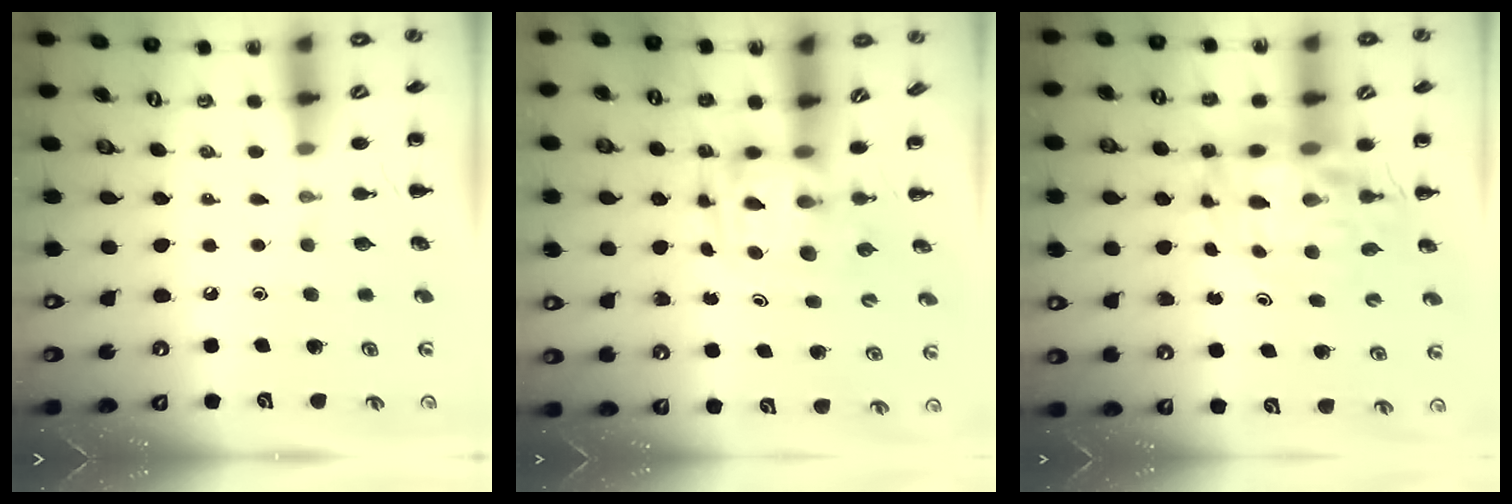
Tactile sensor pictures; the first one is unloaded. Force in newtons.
{"total": 3.8, "press": 3.8, "slide": 0.7}
{"total": 13.1, "press": 12.5, "slide": 3.8}